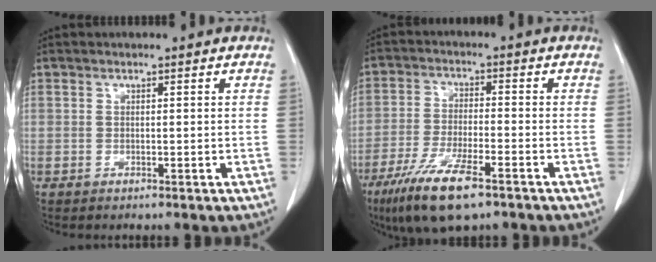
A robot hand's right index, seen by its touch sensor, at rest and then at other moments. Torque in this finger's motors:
{"motor_torque": [1.07, -1.07, 0.53, 0.18]}